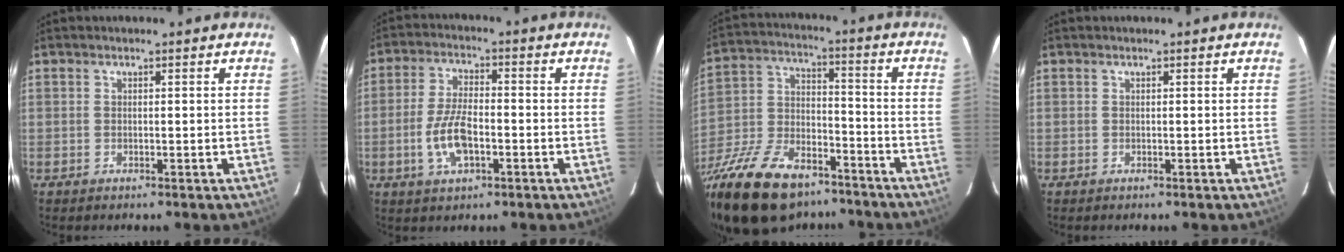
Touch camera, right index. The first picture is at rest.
{"total": 8.4, "force": [-2.7, 3.5, 7.1], "torque": [-0.149, 0.000, -0.048]}
{"total": 26.2, "force": [-18.6, 12.0, 14.0], "torque": [-0.294, -0.013, -0.302]}
{"total": 0.0}